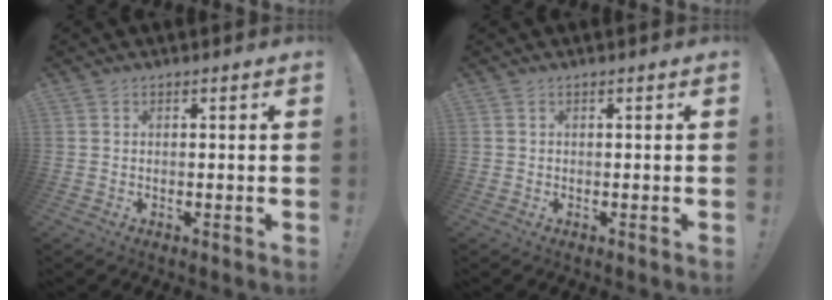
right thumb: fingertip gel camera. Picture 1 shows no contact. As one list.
[{"total": 0.6, "force": [-0.2, 0.6, 0.1], "torque": [-0.005, 0.003, -0.003]}]